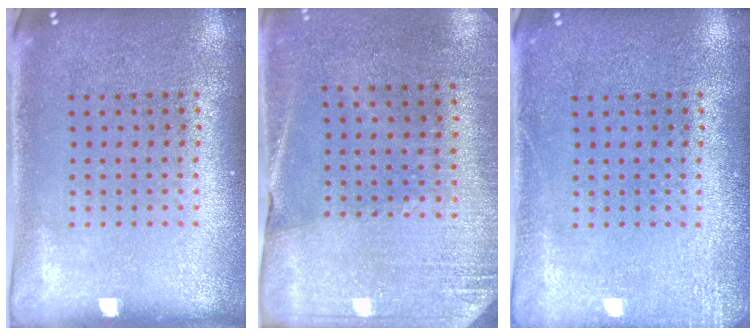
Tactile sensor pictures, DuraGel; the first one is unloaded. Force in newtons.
{"total": 2.7, "press": 2.6, "slide": 0.9}
{"total": 1.9, "press": 1.9, "slide": 0.3}